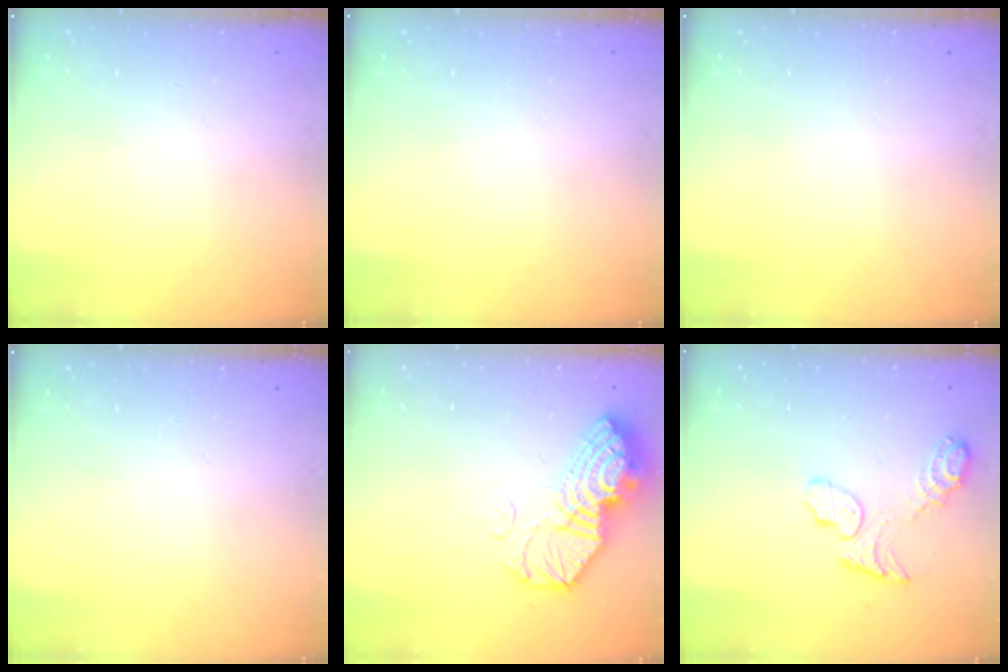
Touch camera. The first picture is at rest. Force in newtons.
{"total": 0.0}
{"total": 0.0}
{"total": 0.0}
{"total": 13.8, "press": 13.7, "slide": 1.6}
{"total": 10.4, "press": 10.4, "slide": 0.9}